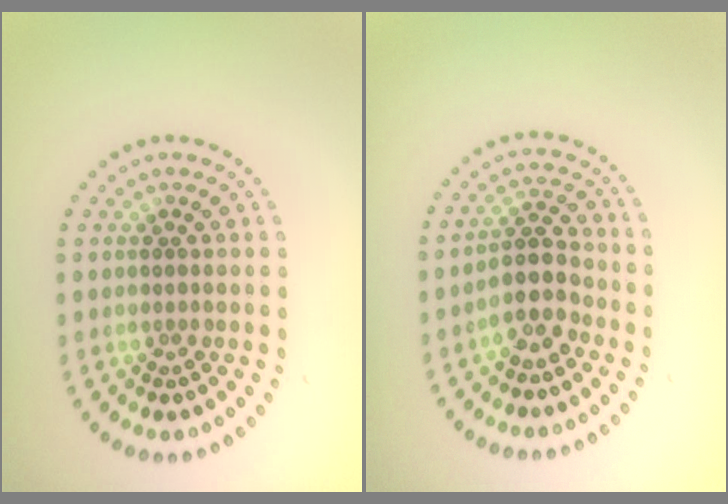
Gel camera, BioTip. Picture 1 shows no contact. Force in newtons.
{"total": 3.6, "press": 3.2, "slide": 1.6}